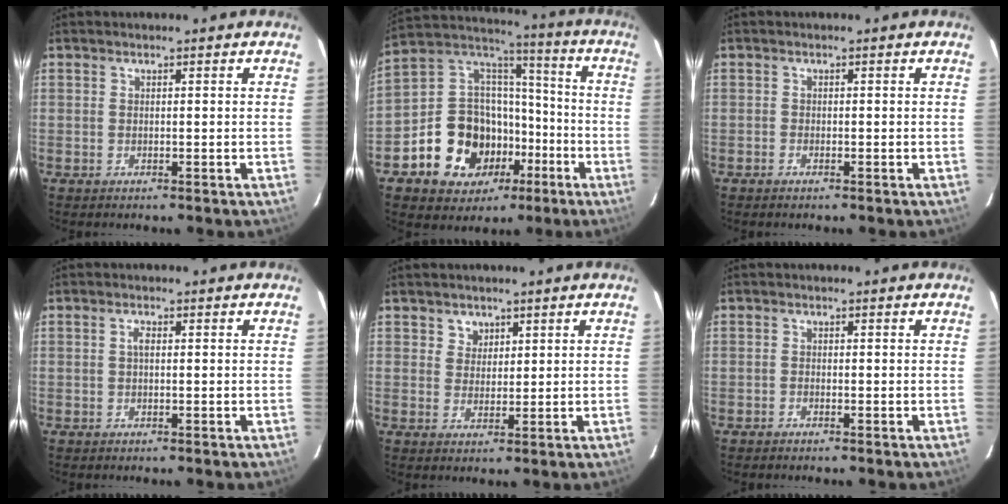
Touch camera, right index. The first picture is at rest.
{"total": 18.0, "force": [-7.2, 14.9, 7.1], "torque": [-0.172, 0.052, -0.097]}
{"total": 0.7, "force": [-0.6, 0.3, 0.1], "torque": [-0.005, 0.000, -0.013]}
{"total": 1.2, "force": [0.1, 0.5, 1.0], "torque": [-0.020, 0.005, -0.001]}
{"total": 2.9, "force": [1.6, 2.4, 0.1], "torque": [0.011, 0.011, 0.029]}
{"total": 0.6, "force": [-0.5, 0.2, 0.1], "torque": [-0.005, 0.002, -0.012]}